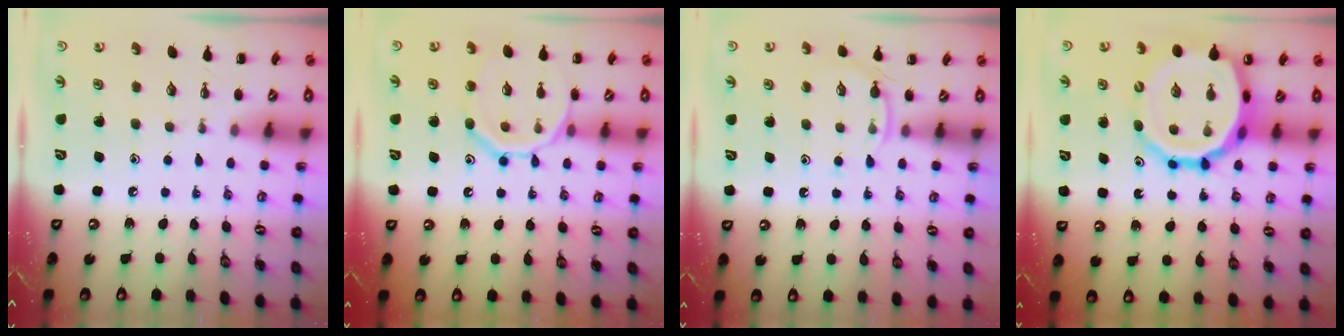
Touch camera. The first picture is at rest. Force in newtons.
{"total": 14.0, "press": 14.0, "slide": 1.2}
{"total": 4.8, "press": 4.6, "slide": 1.4}
{"total": 18.0, "press": 17.5, "slide": 4.1}